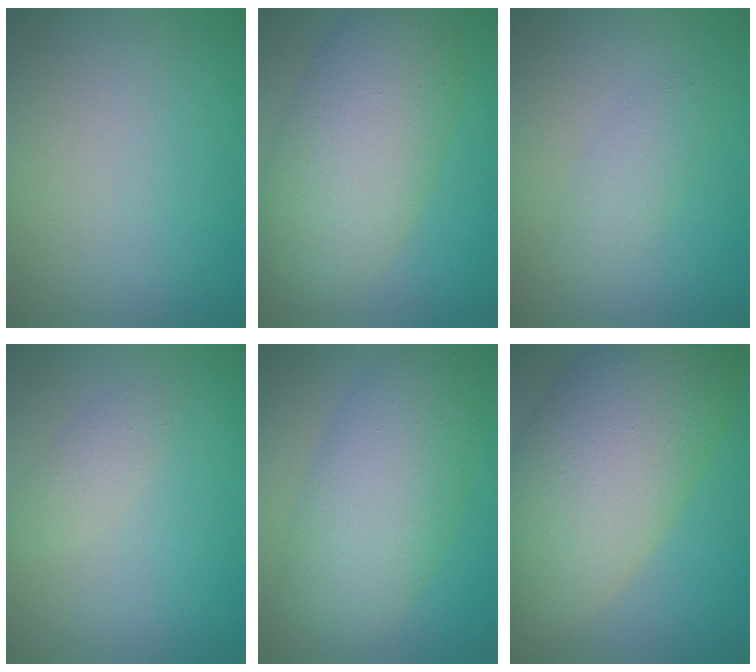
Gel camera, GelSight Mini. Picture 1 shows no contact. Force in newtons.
{"total": 9.3, "press": 9.3, "slide": 0.6}
{"total": 1.7, "press": 1.7, "slide": 0.1}
{"total": 1.3, "press": 1.3, "slide": 0.1}
{"total": 7.2, "press": 7.2, "slide": 0.1}
{"total": 13.2, "press": 13.2, "slide": 0.8}